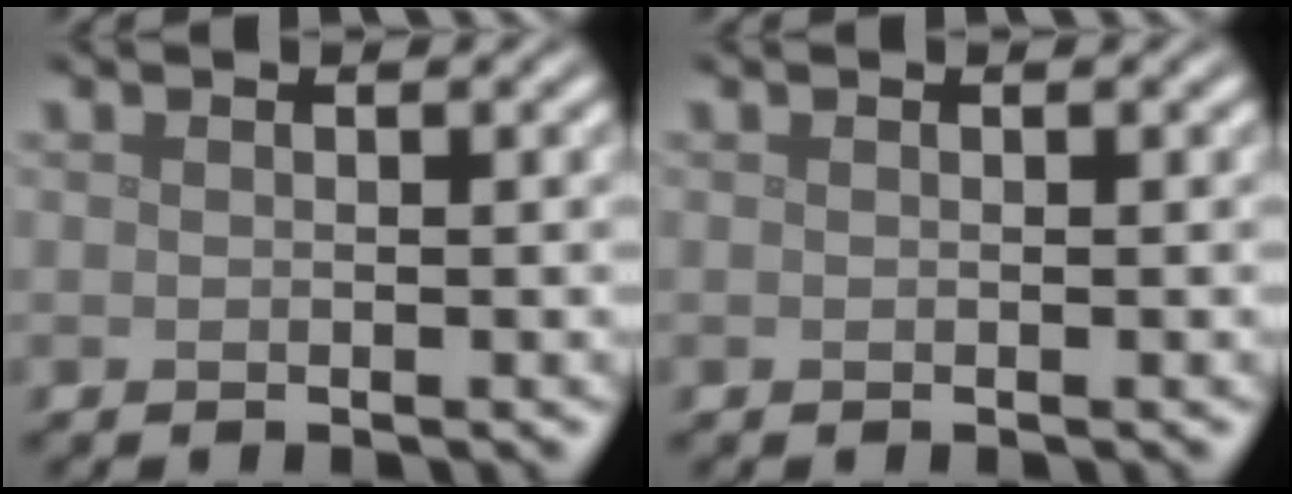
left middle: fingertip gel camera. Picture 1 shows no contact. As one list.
[{"total": 0.0}]